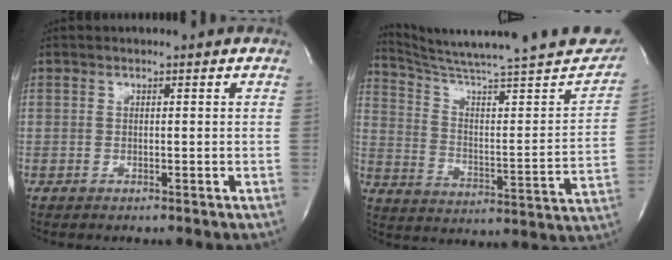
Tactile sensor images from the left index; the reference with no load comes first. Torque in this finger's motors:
{"motor_torque": [0.17, -0.44, 0.08, 0.04]}